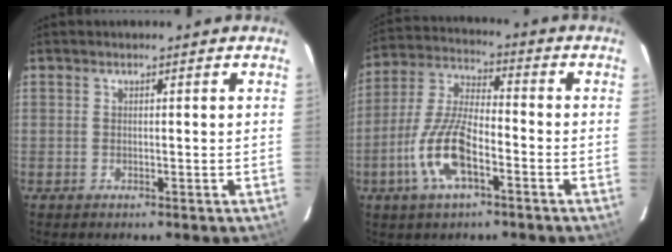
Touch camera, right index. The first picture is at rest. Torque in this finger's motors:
{"motor_torque": [1.49, -0.65, 0.88, 0.20]}